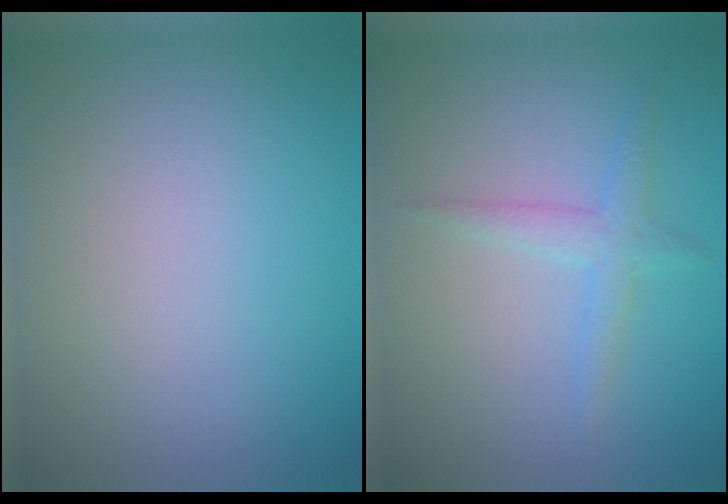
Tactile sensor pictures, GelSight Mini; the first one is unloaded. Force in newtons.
{"total": 1.9, "press": 1.9, "slide": 0.1}